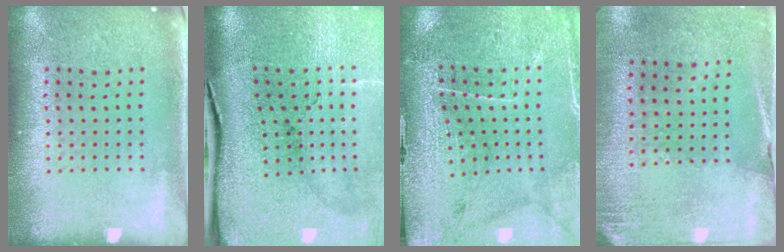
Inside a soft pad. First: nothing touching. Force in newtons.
{"total": 4.9, "press": 3.9, "slide": 3.0}
{"total": 3.1, "press": 3.1, "slide": 0.1}
{"total": 2.6, "press": 2.3, "slide": 1.1}